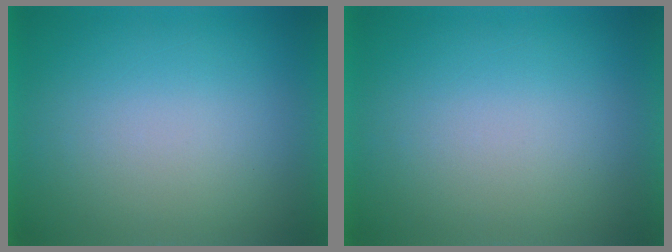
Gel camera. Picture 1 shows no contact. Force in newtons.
{"total": 0.0}